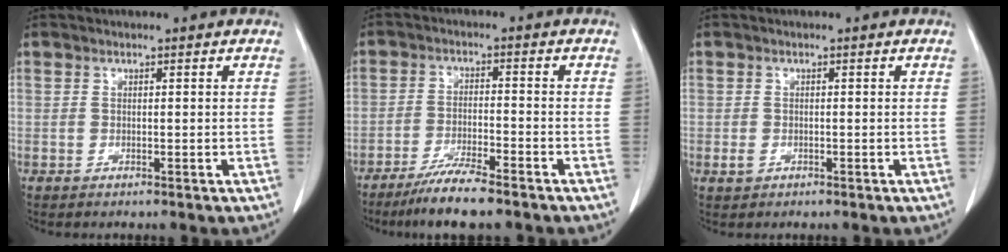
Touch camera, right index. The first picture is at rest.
{"total": 7.4, "force": [-5.9, 0.3, 4.4], "torque": [-0.078, -0.019, -0.103]}
{"total": 1.3, "force": [-0.4, 1.1, 0.5], "torque": [-0.012, 0.001, -0.001]}